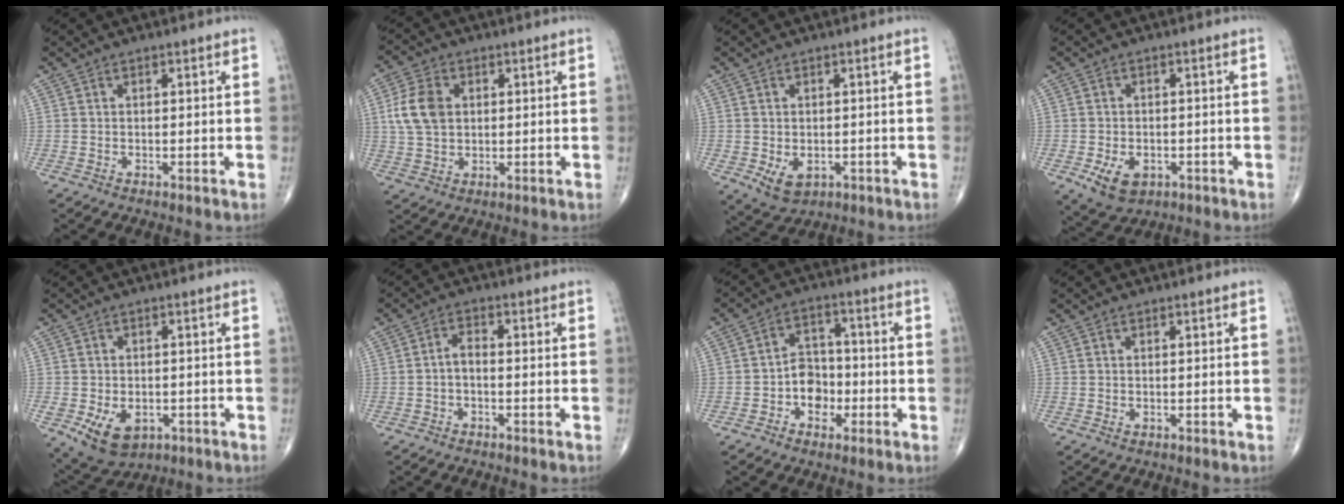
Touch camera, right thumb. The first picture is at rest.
{"total": 8.2, "force": [1.5, 5.8, 5.5], "torque": [-0.105, 0.002, 0.030]}
{"total": 5.0, "force": [-1.2, 3.5, 3.3], "torque": [-0.046, -0.005, -0.004]}
{"total": 6.4, "force": [-2.4, 4.3, 4.1], "torque": [-0.061, 0.001, -0.029]}
{"total": 9.0, "force": [-3.1, 6.3, 5.7], "torque": [-0.087, 0.004, -0.034]}
{"total": 2.5, "force": [-0.8, 1.3, 2.0], "torque": [-0.033, 0.015, -0.020]}
{"total": 7.1, "force": [-2.3, 5.6, 3.7], "torque": [-0.021, 0.029, -0.047]}
{"total": 0.0}